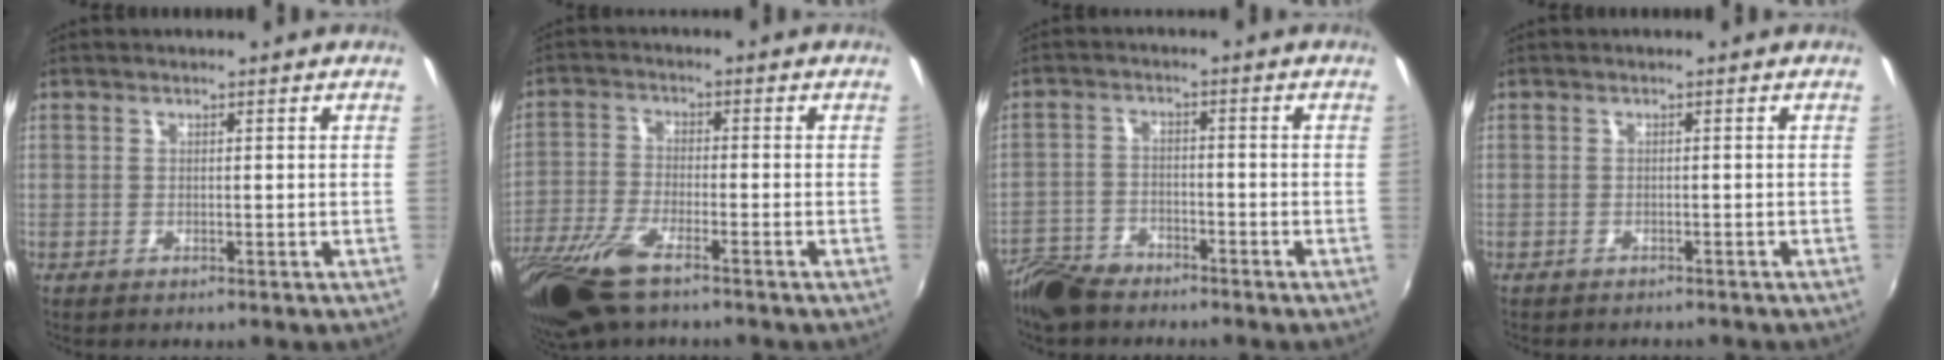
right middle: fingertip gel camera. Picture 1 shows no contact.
{"total": 12.7, "force": [-9.0, 3.3, 8.4], "torque": [-0.195, -0.041, -0.178]}
{"total": 8.4, "force": [-6.8, 3.7, 3.2], "torque": [-0.088, -0.007, -0.128]}
{"total": 1.9, "force": [-1.7, 0.7, 0.4], "torque": [-0.013, -0.011, -0.022]}